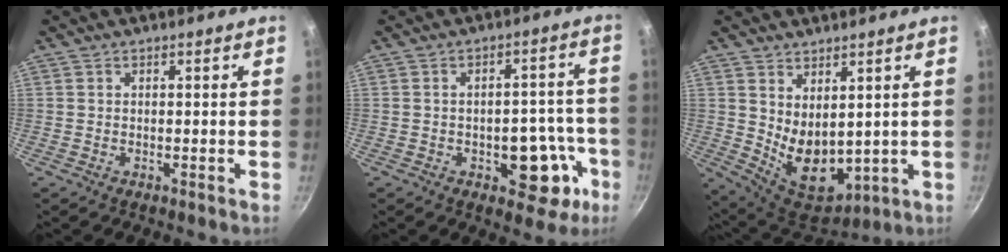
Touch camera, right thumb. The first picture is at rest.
{"total": 10.9, "force": [-4.3, 6.2, 7.9], "torque": [-0.047, 0.034, -0.049]}
{"total": 10.6, "force": [2.6, 6.6, 7.9], "torque": [-0.106, -0.047, 0.074]}